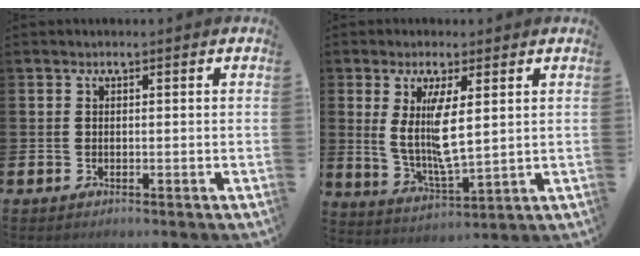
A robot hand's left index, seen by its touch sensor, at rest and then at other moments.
{"total": 6.9, "force": [2.8, 1.4, 6.1], "torque": [-0.128, -0.020, 0.045]}